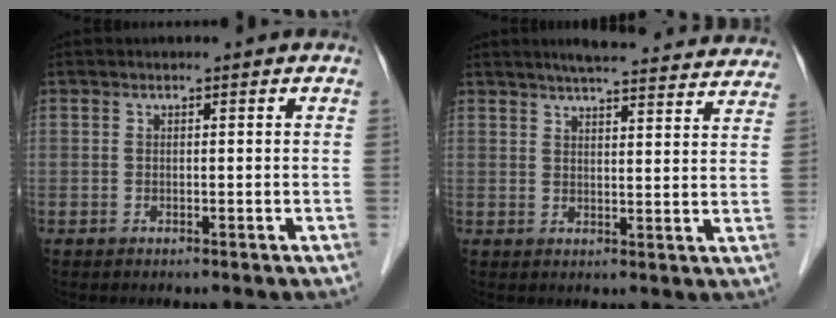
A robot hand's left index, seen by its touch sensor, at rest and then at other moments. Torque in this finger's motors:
{"motor_torque": [0.85, -0.88, 0.03, 0.03]}